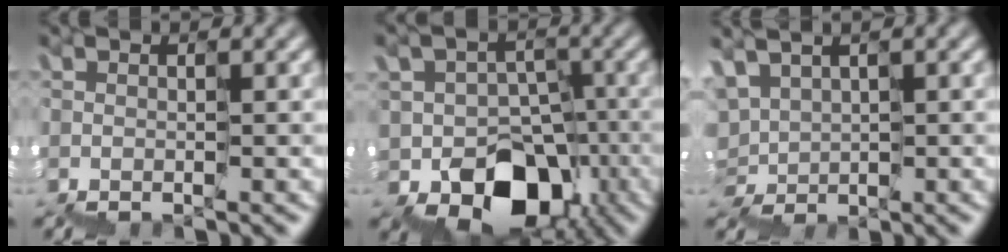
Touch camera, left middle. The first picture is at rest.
{"total": 11.4, "force": [-5.4, 9.4, 3.7], "torque": [-0.021, -0.013, -0.096]}
{"total": 3.7, "force": [2.7, 2.1, 1.4], "torque": [-0.035, 0.016, 0.059]}